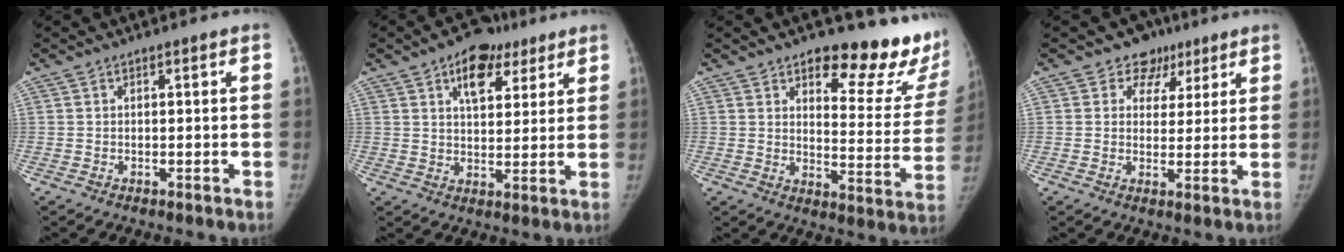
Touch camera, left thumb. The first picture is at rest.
{"total": 9.9, "force": [5.3, 5.8, 6.0], "torque": [-0.061, -0.016, 0.078]}
{"total": 18.7, "force": [13.7, 6.9, 10.7], "torque": [-0.082, -0.106, 0.166]}
{"total": 6.1, "force": [3.8, 4.8, 0.5], "torque": [0.029, -0.014, 0.053]}